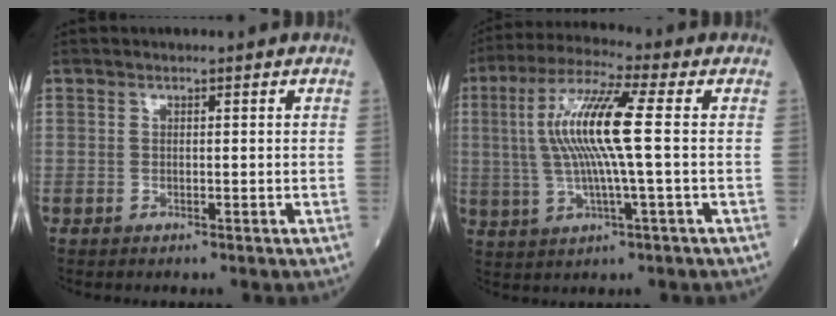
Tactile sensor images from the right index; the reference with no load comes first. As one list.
[{"total": 12.1, "force": [1.1, 0.2, 12.0], "torque": [-0.247, 0.015, 0.017]}]